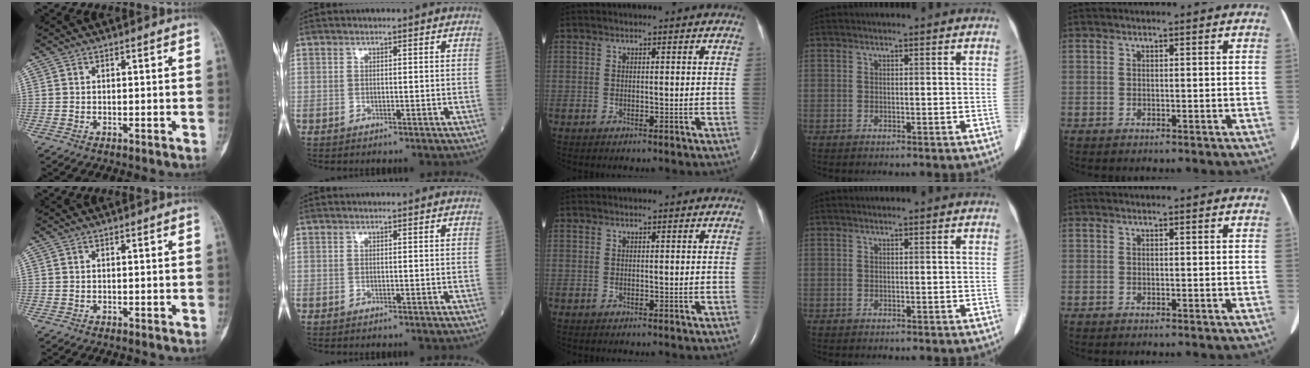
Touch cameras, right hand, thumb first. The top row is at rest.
{}